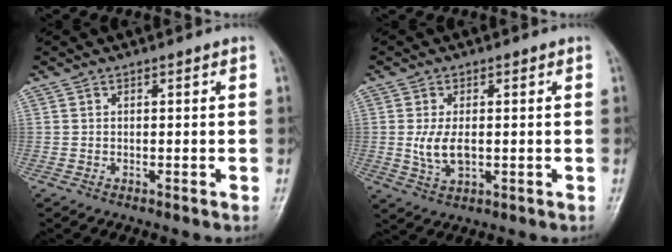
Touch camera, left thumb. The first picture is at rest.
{"total": 5.5, "force": [-0.1, 3.1, 4.5], "torque": [-0.091, -0.009, 0.003]}